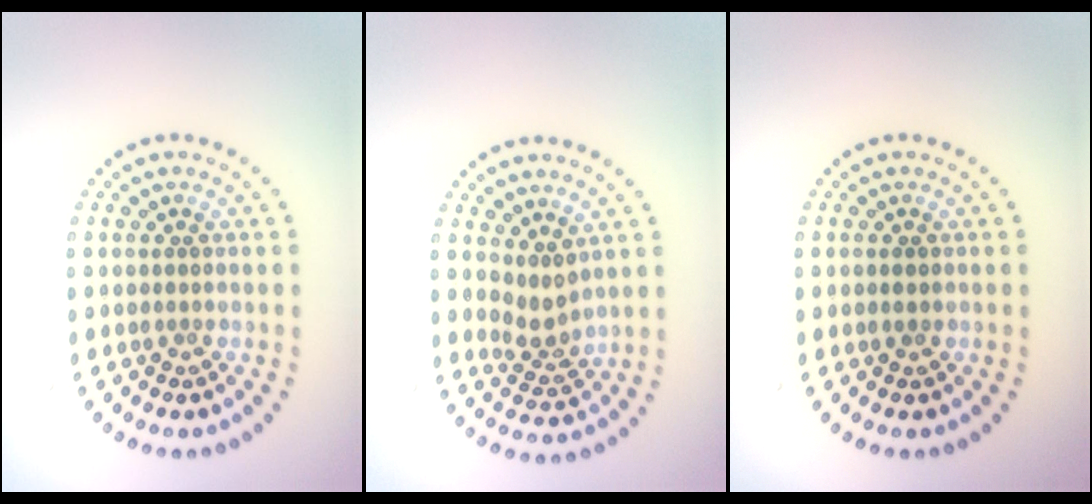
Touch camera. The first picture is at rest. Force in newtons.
{"total": 2.3, "press": 1.7, "slide": 1.5}
{"total": 0.8, "press": 0.8, "slide": 0.1}